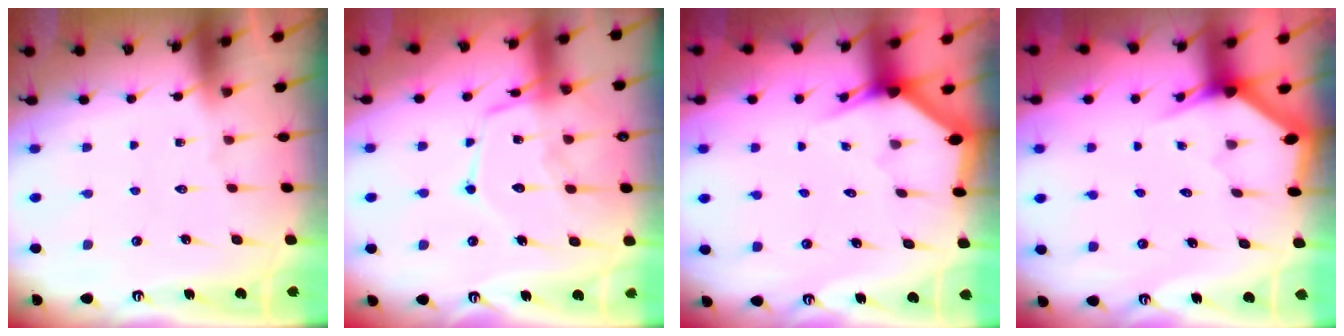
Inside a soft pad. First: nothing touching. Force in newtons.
{"total": 14.6, "press": 14.6, "slide": 1.3}
{"total": 2.7, "press": 2.7, "slide": 0.2}
{"total": 3.2, "press": 3.2, "slide": 0.1}